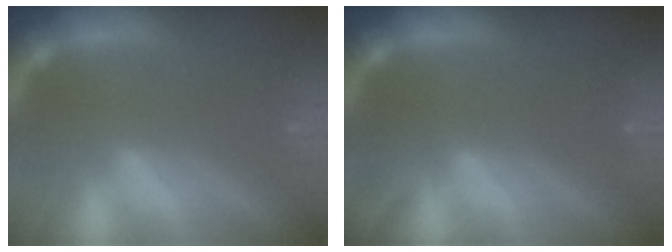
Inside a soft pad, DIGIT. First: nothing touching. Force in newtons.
{"total": 0.9}